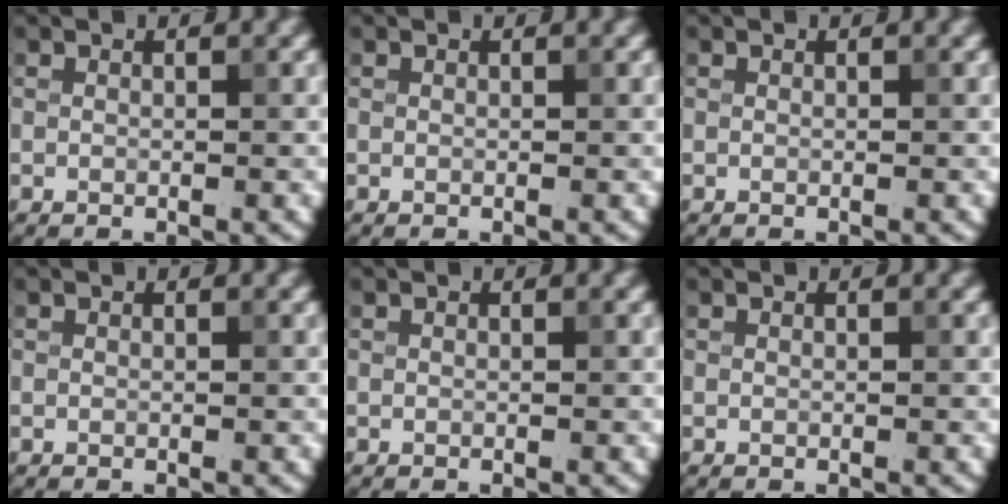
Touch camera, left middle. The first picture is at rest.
{"total": 0.0}
{"total": 0.0}
{"total": 0.0}
{"total": 0.0}
{"total": 0.0}